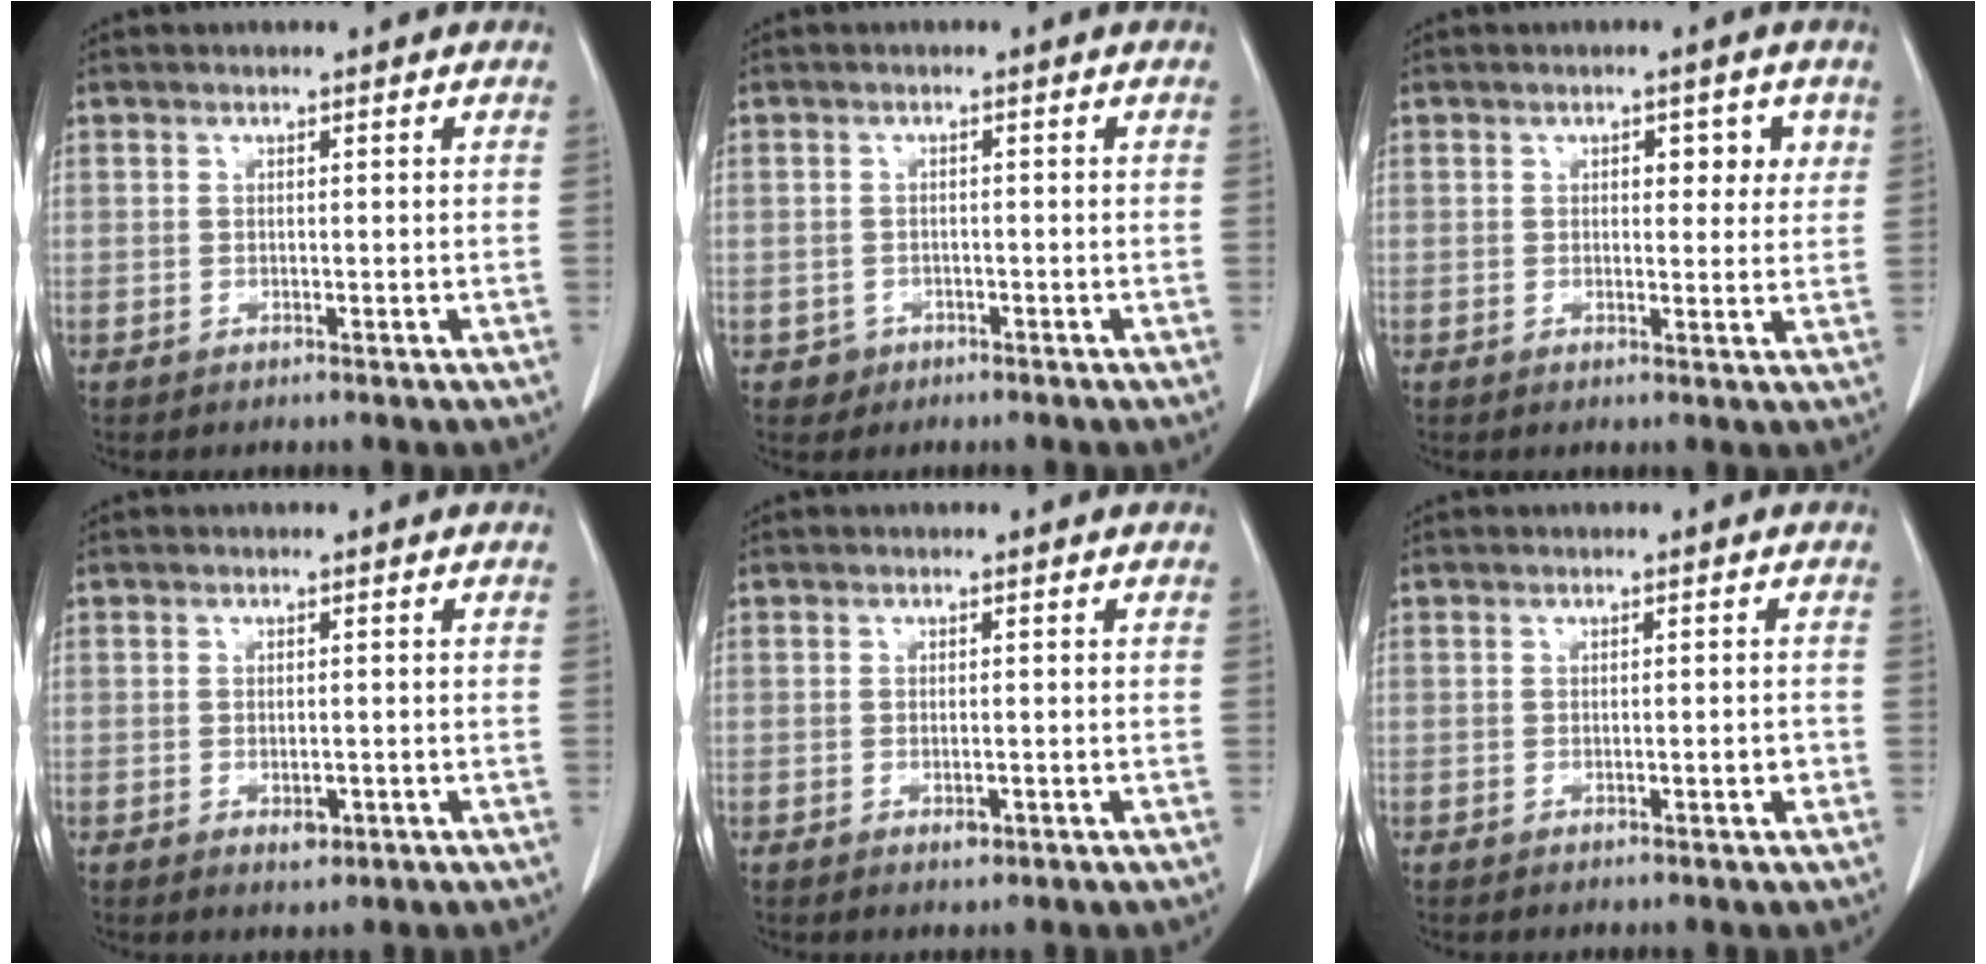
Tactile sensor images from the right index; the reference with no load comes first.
{"total": 2.0, "force": [-1.0, 1.8, -0.1], "torque": [0.006, 0.010, -0.015]}
{"total": 4.0, "force": [1.6, 2.0, 3.1], "torque": [-0.029, 0.003, 0.017]}
{"total": 1.9, "force": [-0.8, 1.0, 1.5], "torque": [-0.023, -0.001, -0.006]}
{"total": 1.3, "force": [-0.6, 0.5, 1.0], "torque": [-0.019, -0.002, -0.005]}
{"total": 1.2, "force": [-0.4, 0.3, 1.1], "torque": [-0.013, 0.001, -0.006]}